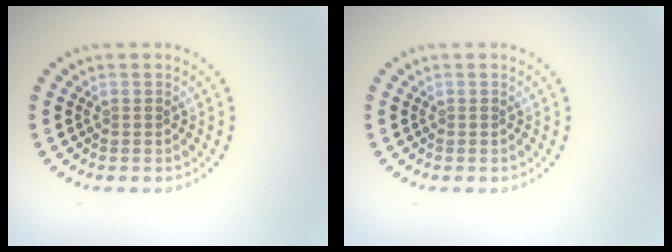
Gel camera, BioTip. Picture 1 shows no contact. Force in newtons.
{"total": 0.0}